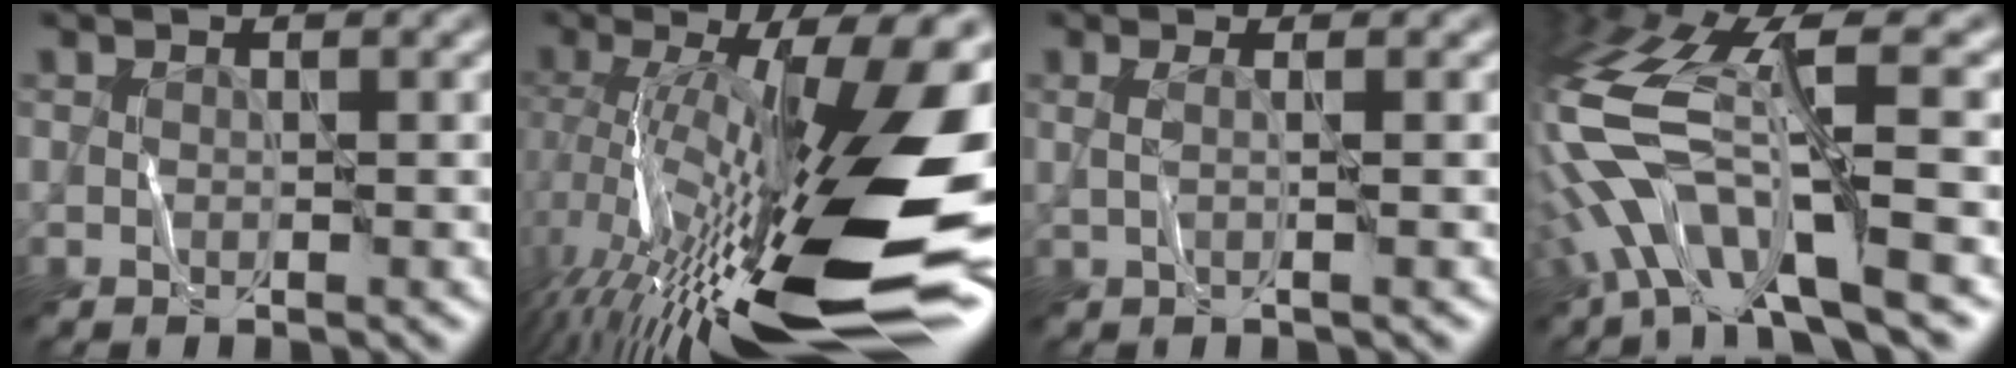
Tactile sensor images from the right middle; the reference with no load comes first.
{"total": 18.7, "force": [-2.8, 4.4, 18.0], "torque": [-0.312, -0.001, -0.047]}
{"total": 1.3, "force": [0.0, 0.3, 1.3], "torque": [-0.028, 0.000, -0.005]}
{"total": 12.0, "force": [-2.7, 4.0, 10.9], "torque": [-0.241, 0.006, -0.039]}